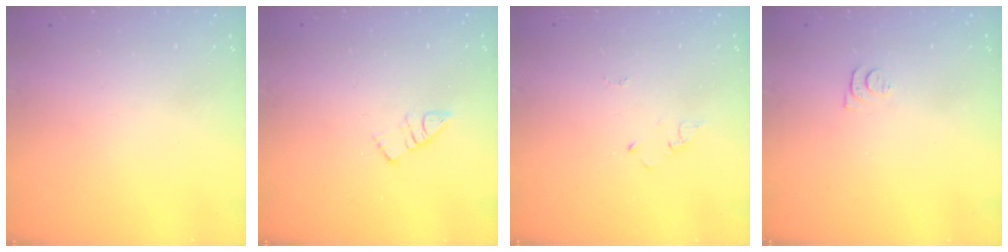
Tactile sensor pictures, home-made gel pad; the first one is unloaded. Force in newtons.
{"total": 6.3, "press": 6.3, "slide": 0.2}
{"total": 2.4, "press": 2.4, "slide": 0.3}
{"total": 4.8, "press": 4.8, "slide": 0.5}